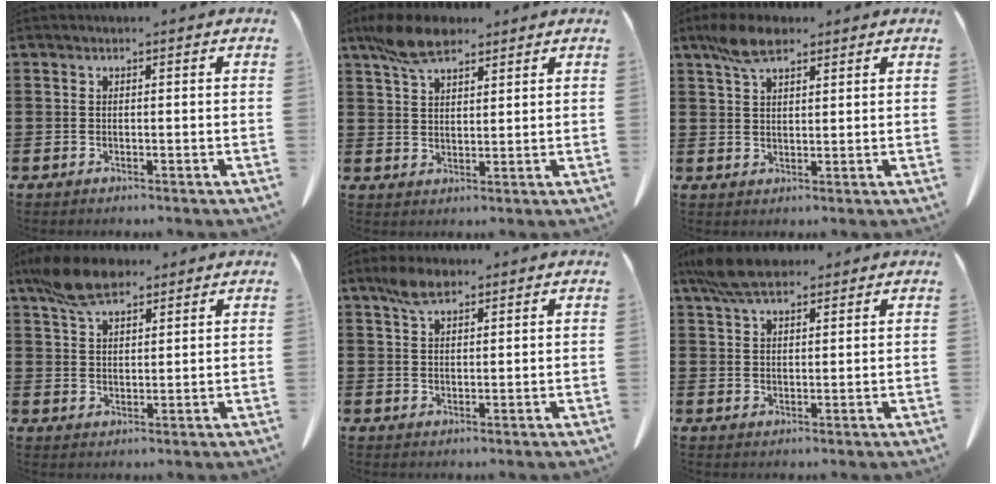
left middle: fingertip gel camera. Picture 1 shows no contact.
{"total": 7.3, "force": [5.5, 2.7, 4.0], "torque": [-0.095, -0.003, 0.105]}
{"total": 6.1, "force": [4.2, 2.3, 3.8], "torque": [-0.084, 0.004, 0.079]}
{"total": 8.1, "force": [6.2, 2.9, 4.3], "torque": [-0.102, -0.005, 0.118]}
{"total": 4.3, "force": [2.9, 1.6, 2.6], "torque": [-0.059, 0.004, 0.055]}
{"total": 7.0, "force": [5.7, 2.0, 3.6], "torque": [-0.085, -0.007, 0.110]}